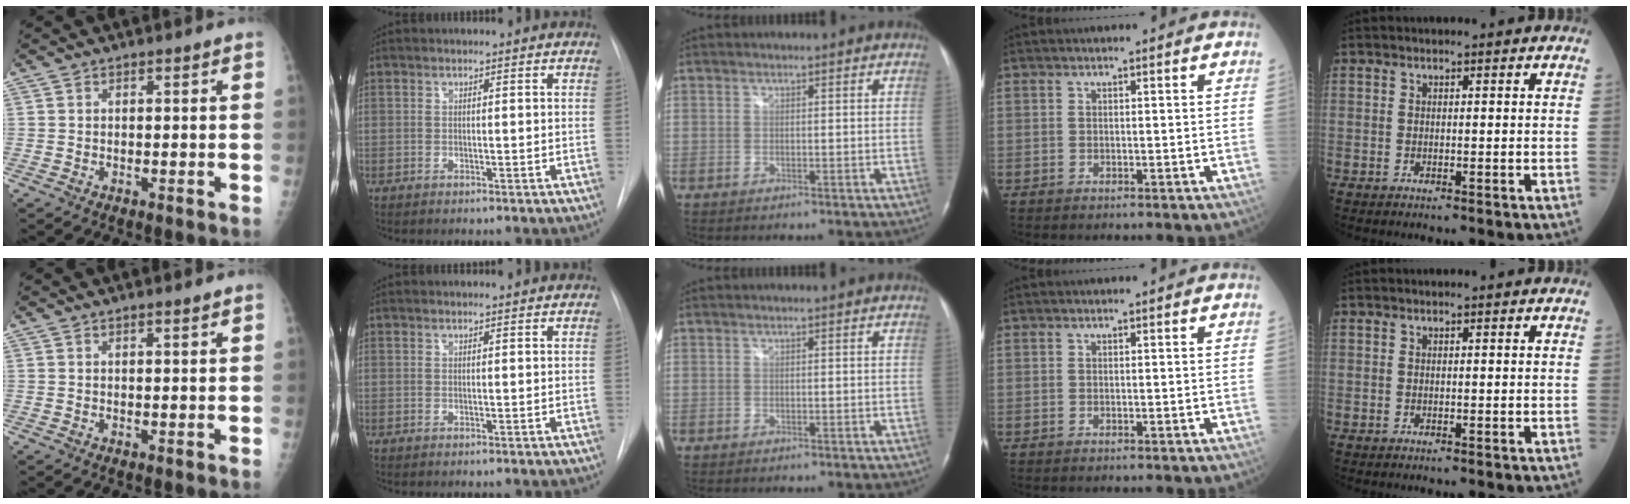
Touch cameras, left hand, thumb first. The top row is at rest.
{"thumb": {"total": 0.8, "force": [0.6, 0.0, 0.5], "torque": [-0.008, -0.004, 0.012]}, "index": {"total": 1.2, "force": [1.2, 0.1, 0.1], "torque": [-0.006, 0.010, 0.013]}}